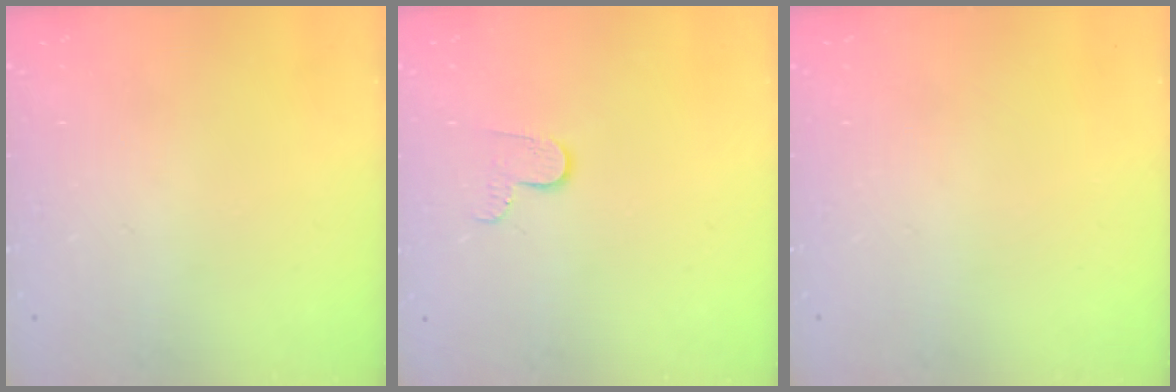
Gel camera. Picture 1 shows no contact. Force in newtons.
{"total": 6.4, "press": 6.4, "slide": 0.5}
{"total": 0.0}